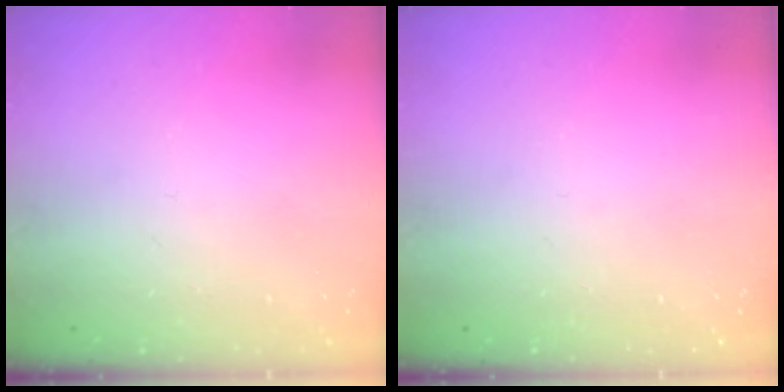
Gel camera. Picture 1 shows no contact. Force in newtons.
{"total": 0.0}